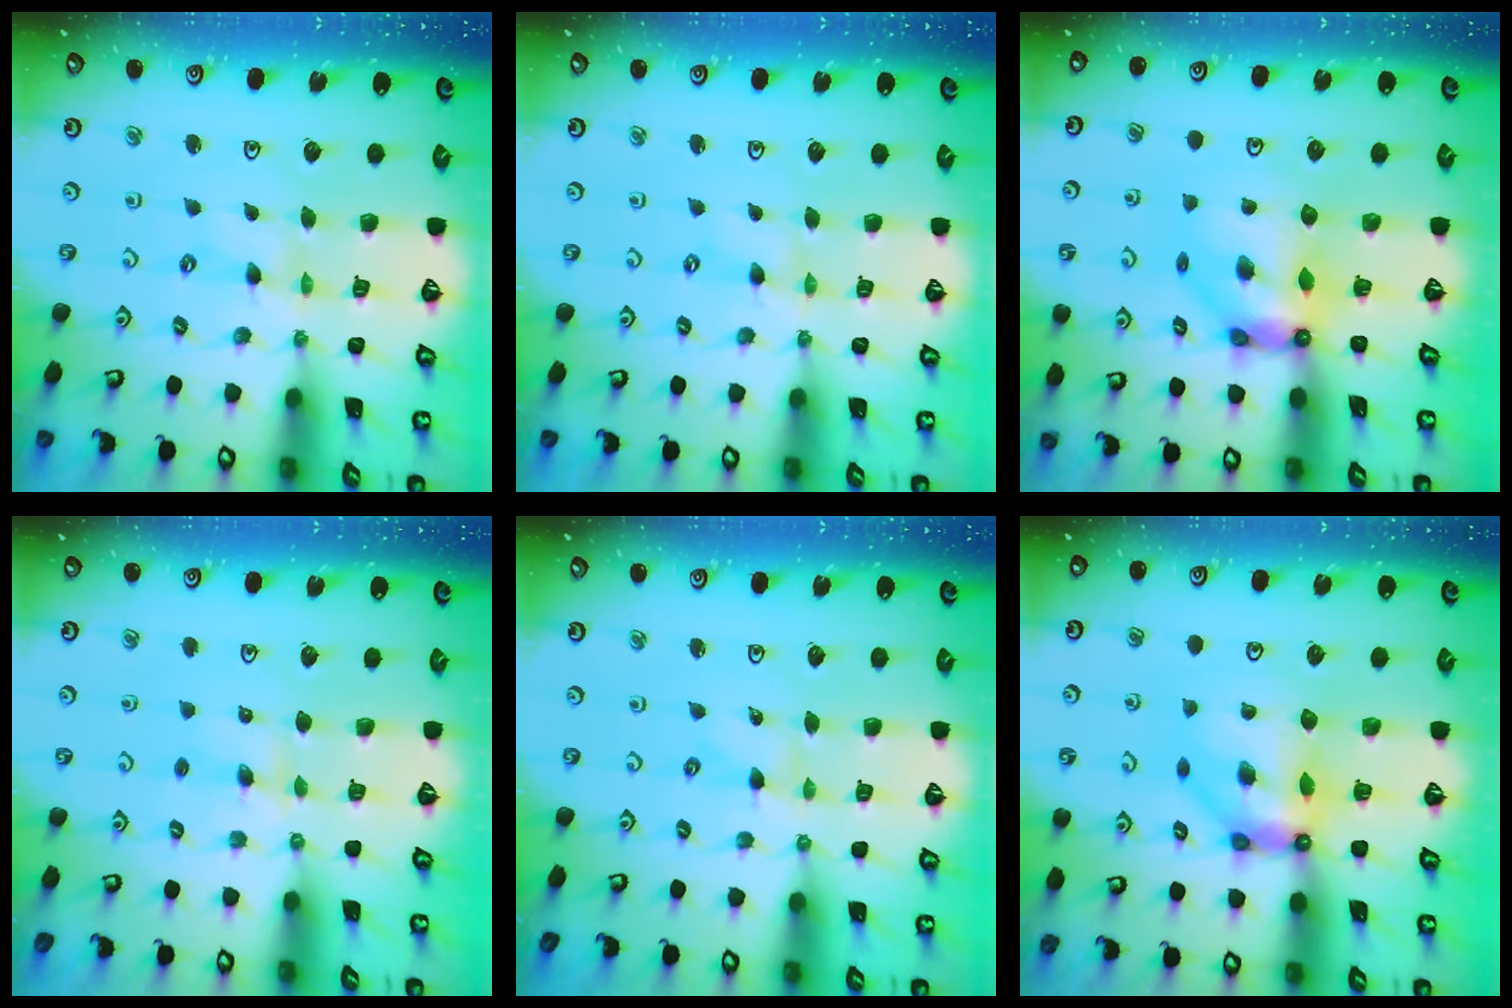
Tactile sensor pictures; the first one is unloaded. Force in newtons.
{"total": 0.0}
{"total": 7.7, "press": 7.6, "slide": 0.6}
{"total": 3.4, "press": 3.3, "slide": 0.4}
{"total": 0.0}
{"total": 8.3, "press": 8.2, "slide": 0.7}